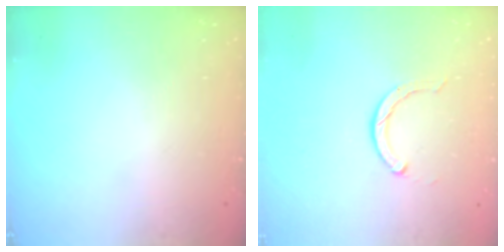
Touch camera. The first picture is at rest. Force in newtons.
{"total": 2.3, "press": 2.3, "slide": 0.4}